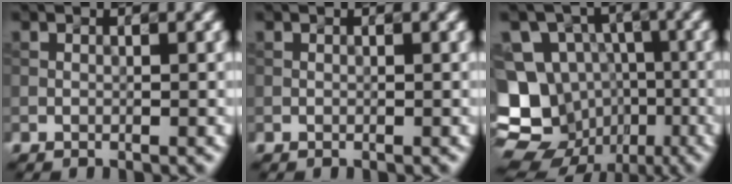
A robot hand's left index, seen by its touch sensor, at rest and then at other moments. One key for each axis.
{"total": 0.0}
{"total": 13.7, "fx": -4.5, "fy": 12.2, "fz": 4.3, "tx": -0.115, "ty": -0.004, "tz": -0.079}